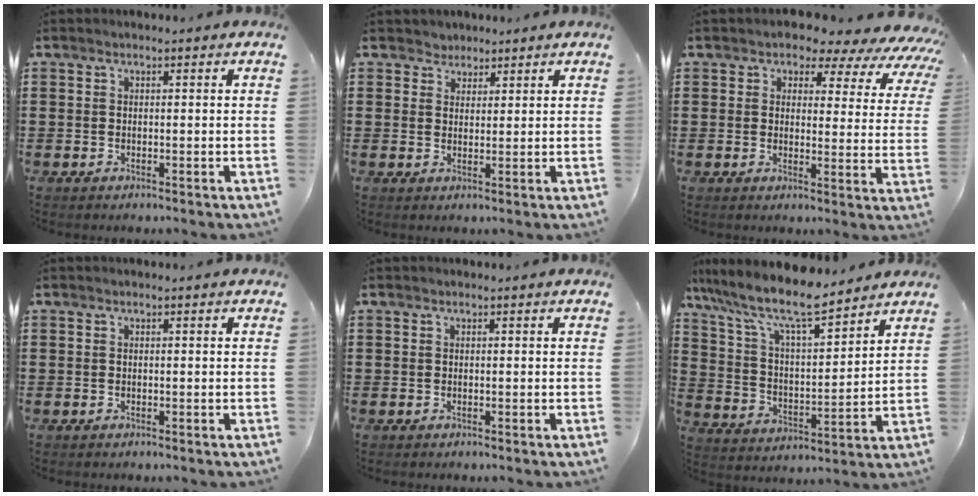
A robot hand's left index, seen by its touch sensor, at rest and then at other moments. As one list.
[{"total": 2.4, "force": [1.9, 1.5, -0.2], "torque": [-0.006, 0.009, 0.035]}, {"total": 3.7, "force": [3.0, 1.7, 1.3], "torque": [-0.032, -0.023, 0.043]}, {"total": 0.0}, {"total": 0.0}, {"total": 10.0, "force": [8.4, 1.8, 5.2], "torque": [-0.135, -0.046, 0.141]}]